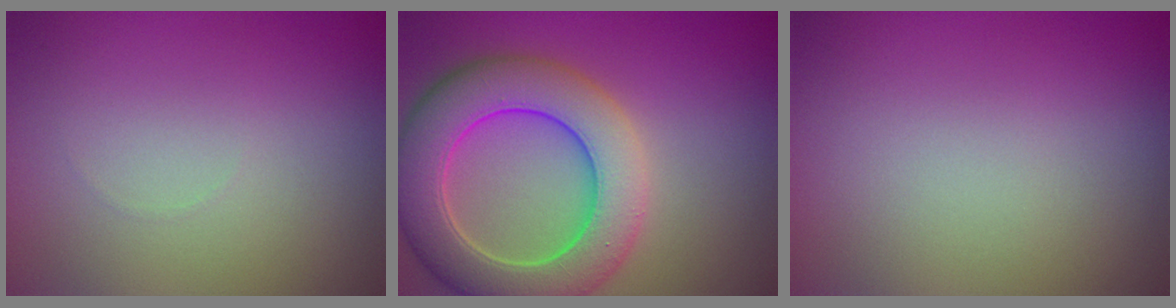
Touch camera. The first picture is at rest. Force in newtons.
{"total": 8.9, "press": 8.9, "slide": 0.3}
{"total": 0.0}